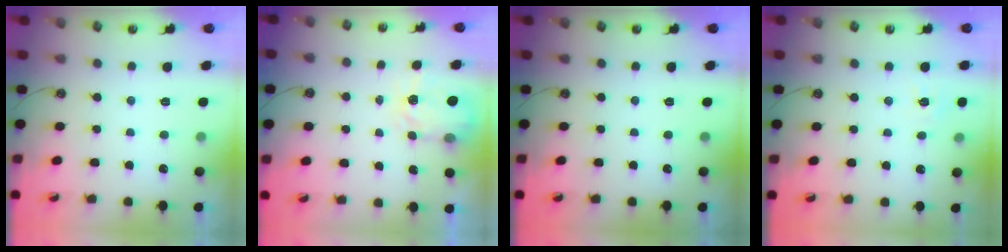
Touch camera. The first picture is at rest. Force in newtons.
{"total": 4.0, "press": 3.9, "slide": 0.7}
{"total": 0.0}
{"total": 5.5, "press": 5.4, "slide": 0.6}